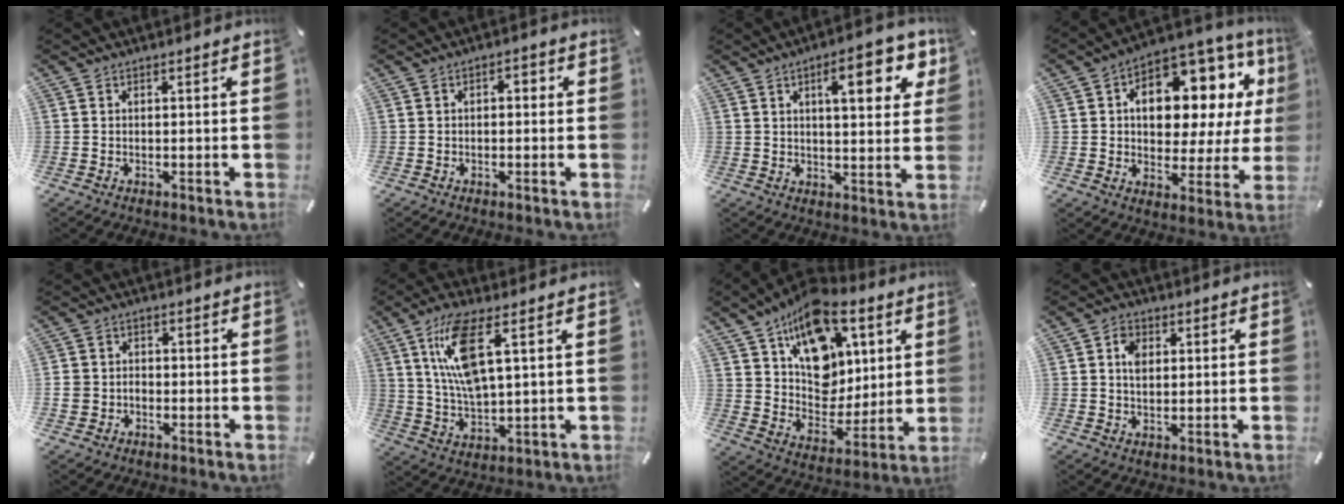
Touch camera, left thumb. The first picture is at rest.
{"total": 1.7, "force": [-0.8, 1.0, 1.1], "torque": [-0.021, 0.009, -0.019]}
{"total": 12.5, "force": [5.3, 4.6, 10.3], "torque": [-0.140, -0.012, 0.081]}
{"total": 13.9, "force": [4.6, 9.2, 9.2], "torque": [-0.135, -0.039, 0.081]}
{"total": 3.8, "force": [-1.4, 3.3, 1.2], "torque": [-0.027, 0.007, -0.029]}
{"total": 12.6, "force": [5.0, 4.3, 10.8], "torque": [-0.237, -0.005, 0.086]}
{"total": 17.9, "force": [9.3, 12.6, 8.6], "torque": [-0.137, -0.059, 0.170]}
{"total": 4.3, "force": [1.0, 3.3, 2.6], "torque": [-0.040, 0.003, 0.014]}